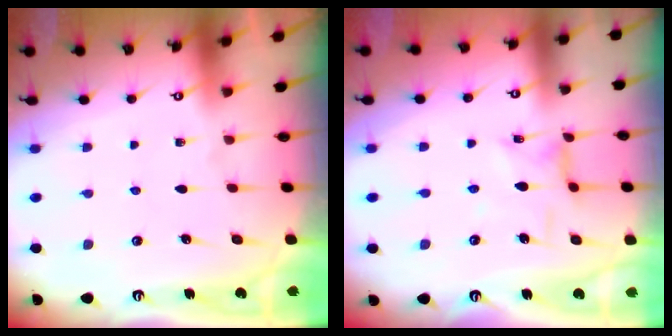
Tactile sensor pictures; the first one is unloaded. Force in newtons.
{"total": 2.8, "press": 2.8, "slide": 0.2}